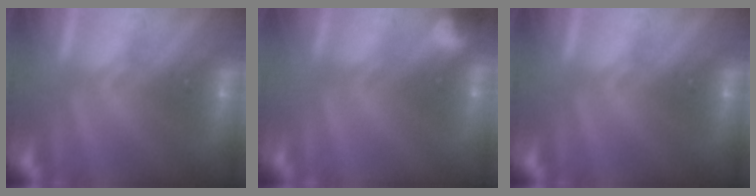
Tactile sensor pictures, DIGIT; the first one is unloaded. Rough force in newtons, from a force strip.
{"total": 2.9}
{"total": 0.0}